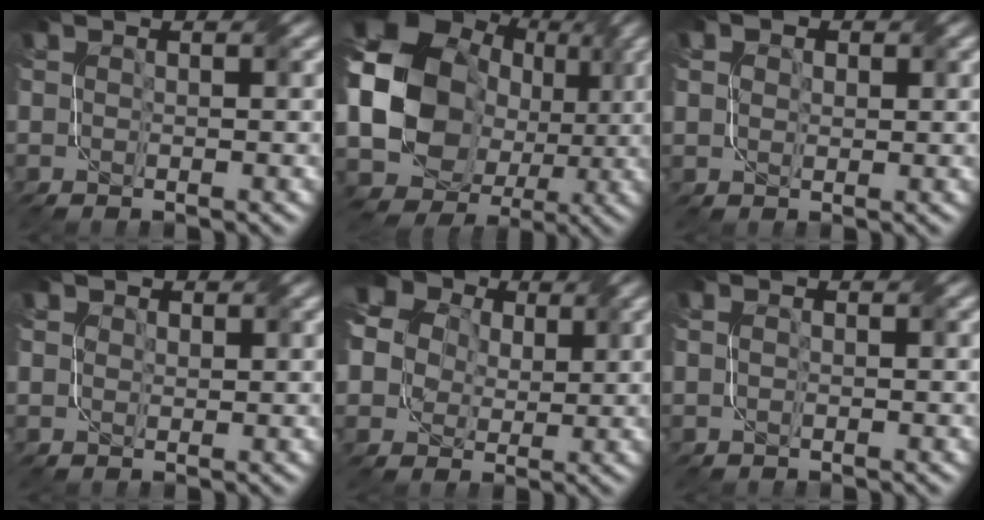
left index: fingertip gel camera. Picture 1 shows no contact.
{"total": 14.7, "force": [1.6, 12.8, 7.0], "torque": [-0.146, 0.015, 0.015]}
{"total": 2.4, "force": [1.4, 1.9, 0.4], "torque": [-0.006, 0.014, 0.018]}
{"total": 2.0, "force": [1.5, 1.4, -0.1], "torque": [-0.002, 0.009, 0.025]}
{"total": 12.5, "force": [5.9, 9.9, 5.0], "torque": [-0.121, 0.046, 0.092]}
{"total": 0.9, "force": [0.6, 0.6, -0.1], "torque": [0.002, 0.011, 0.016]}